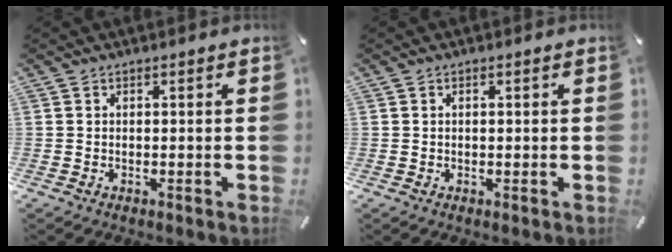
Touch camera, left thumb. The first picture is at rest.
{"total": 0.7, "force": [0.0, 0.3, 0.6], "torque": [-0.012, 0.002, -0.001]}